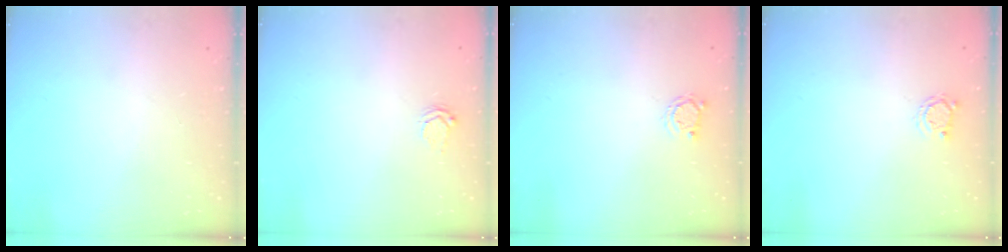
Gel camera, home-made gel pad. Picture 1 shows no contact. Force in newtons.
{"total": 2.6, "press": 2.6, "slide": 0.3}
{"total": 2.8, "press": 2.7, "slide": 0.4}
{"total": 2.8, "press": 2.7, "slide": 0.4}